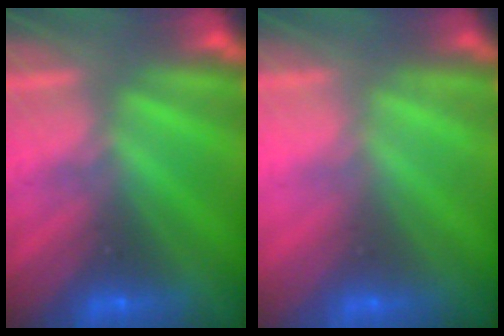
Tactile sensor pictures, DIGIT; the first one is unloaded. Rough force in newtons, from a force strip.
{"total": 2.3}